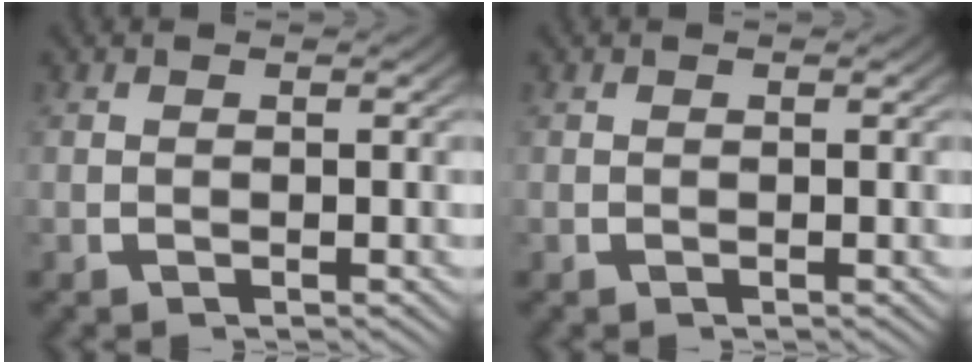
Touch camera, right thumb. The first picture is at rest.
{"total": 0.0}